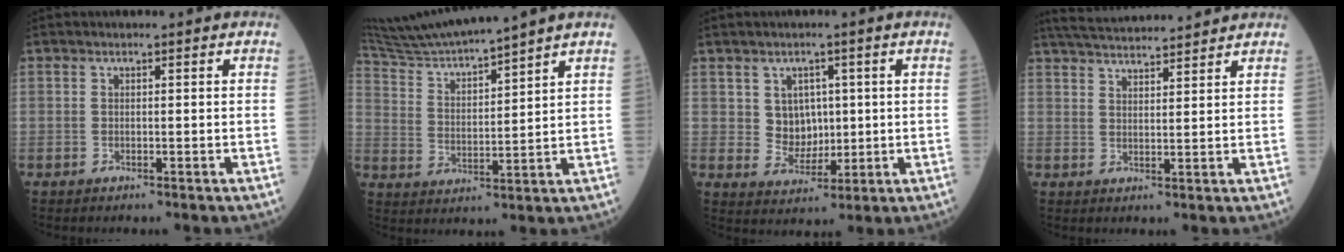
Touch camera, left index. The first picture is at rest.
{"total": 12.5, "force": [11.5, -1.8, 4.5], "torque": [-0.089, 0.004, 0.212]}
{"total": 7.3, "force": [1.0, 6.5, 3.2], "torque": [-0.062, 0.013, 0.029]}
{"total": 12.4, "force": [11.8, 0.6, 4.1], "torque": [-0.081, 0.027, 0.179]}